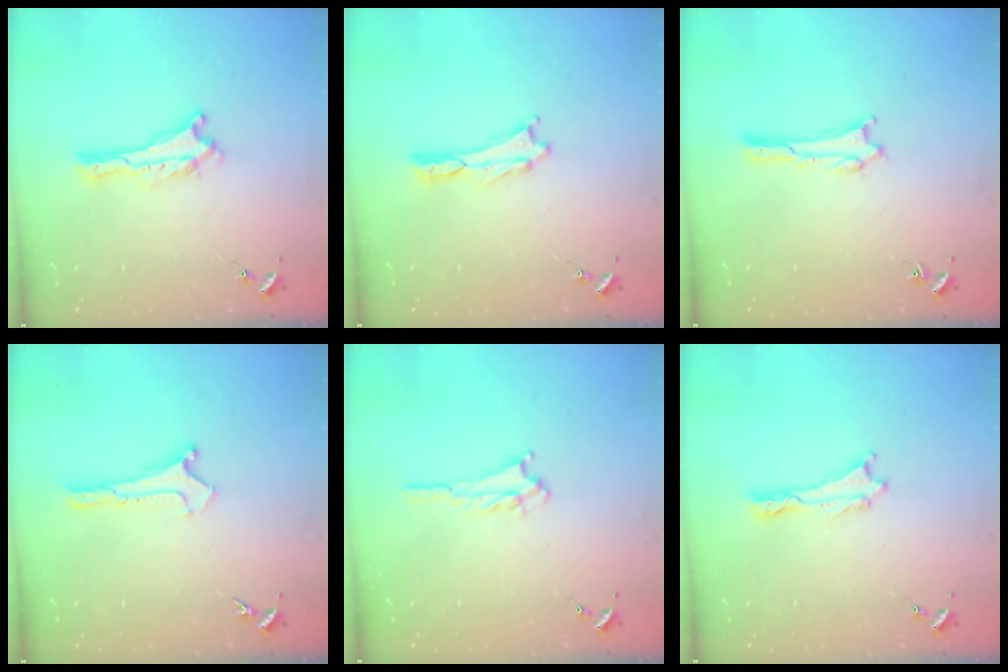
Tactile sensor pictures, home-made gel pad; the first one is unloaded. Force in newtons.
{"total": 0.0}
{"total": 0.8, "press": 0.8, "slide": 0.2}
{"total": 0.0}
{"total": 1.7, "press": 1.6, "slide": 0.3}
{"total": 0.0}